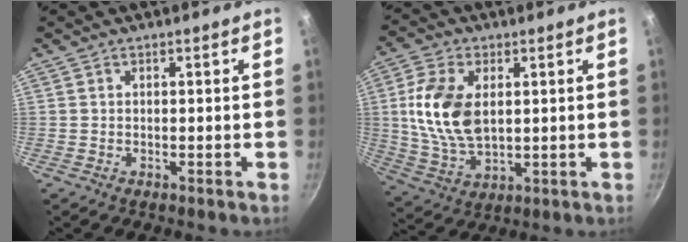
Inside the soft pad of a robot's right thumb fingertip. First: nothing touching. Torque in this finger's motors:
{"motor_torque": [-0.84, 1.12, 1.38, 0.26, 0.18]}